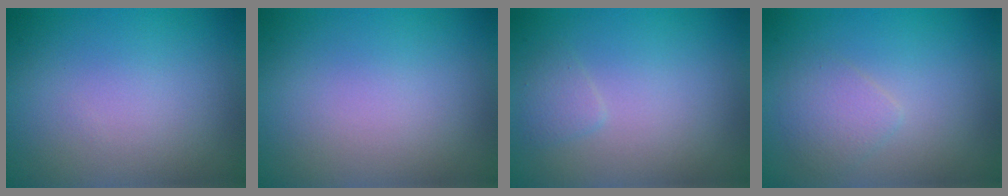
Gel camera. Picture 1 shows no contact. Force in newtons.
{"total": 0.0}
{"total": 1.0, "press": 1.0, "slide": 0.1}
{"total": 1.9, "press": 1.9, "slide": 0.1}